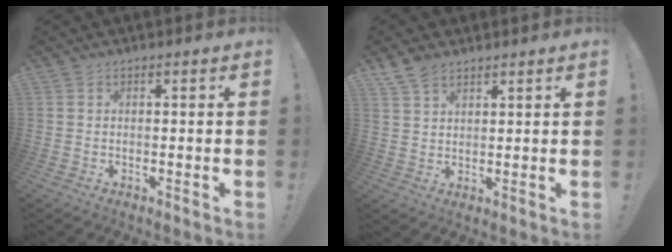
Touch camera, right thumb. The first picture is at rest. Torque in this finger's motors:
{"motor_torque": [-0.56, 0.57, 0.42, 0.41, 0.02]}